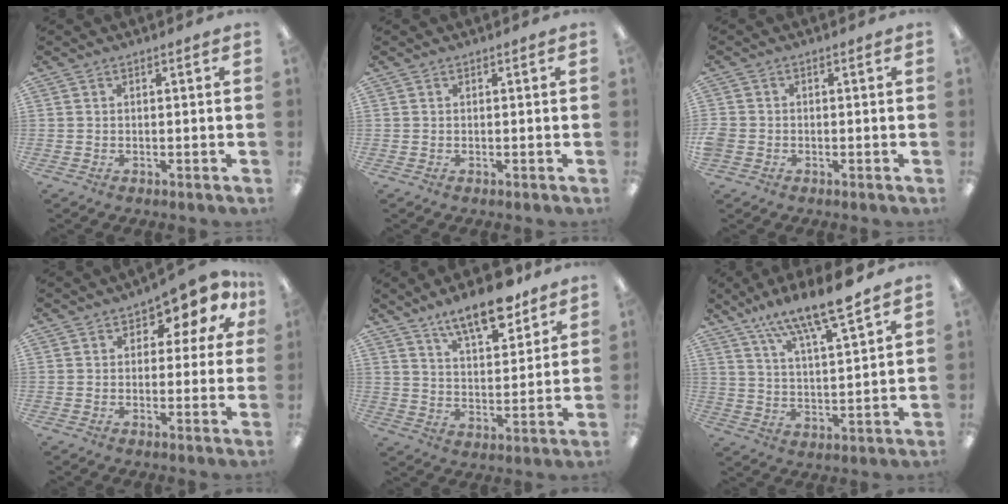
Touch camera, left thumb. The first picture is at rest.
{"total": 0.0}
{"total": 2.3, "force": [-0.9, 2.0, 0.7], "torque": [-0.016, 0.002, -0.018]}
{"total": 7.9, "force": [4.4, 4.1, 5.2], "torque": [-0.065, -0.019, 0.073]}
{"total": 12.5, "force": [9.8, 4.3, 6.5], "torque": [-0.095, -0.055, 0.170]}
{"total": 12.6, "force": [10.6, 1.7, 6.6], "torque": [-0.123, -0.061, 0.182]}